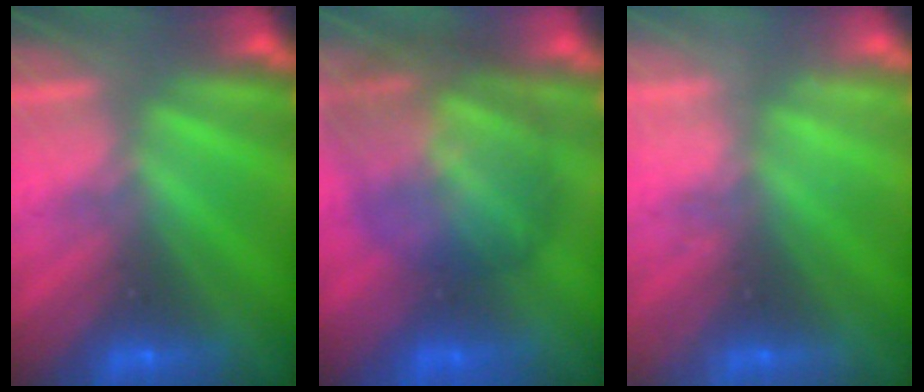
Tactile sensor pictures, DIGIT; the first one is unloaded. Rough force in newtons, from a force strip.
{"total": 7.4}
{"total": 2.2}